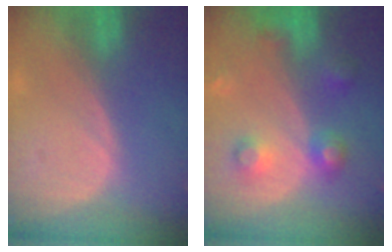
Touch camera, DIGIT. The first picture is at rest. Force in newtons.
{"total": 5.9, "press": 5.8, "slide": 0.4}